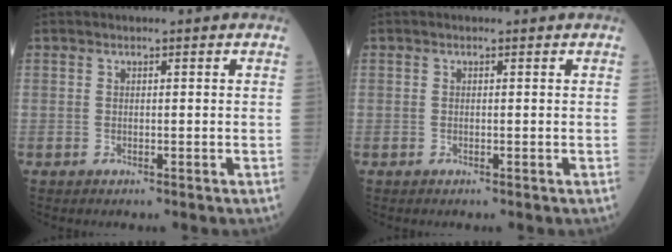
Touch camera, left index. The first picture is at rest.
{"total": 0.0}